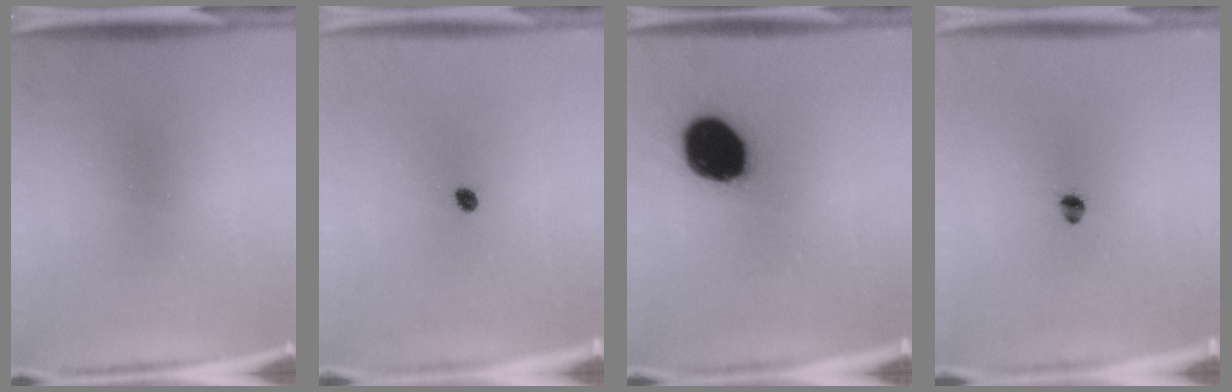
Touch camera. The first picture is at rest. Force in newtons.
{"total": 1.7}
{"total": 19.6}
{"total": 2.0}